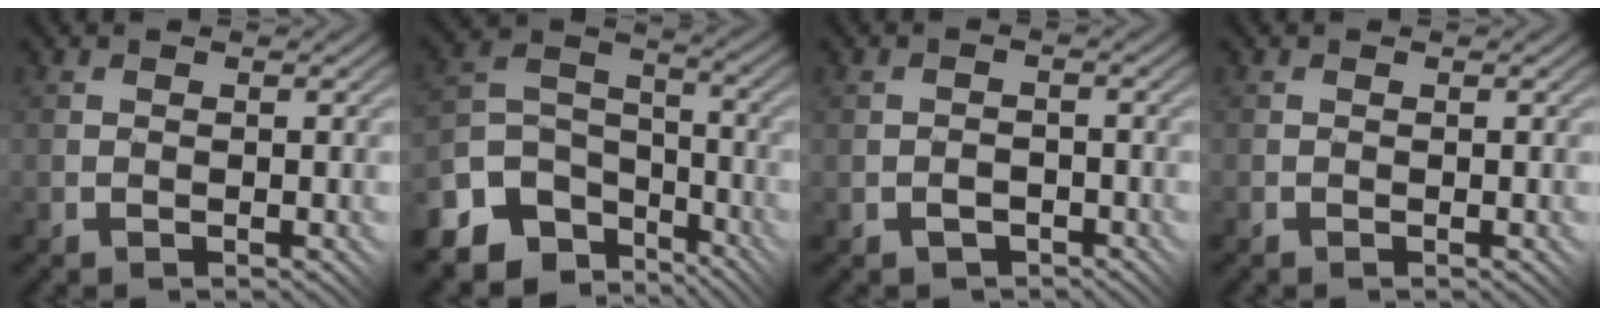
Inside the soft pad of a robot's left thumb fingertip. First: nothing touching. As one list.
[{"total": 11.3, "force": [-7.4, 7.5, 4.1], "torque": [-0.127, -0.020, -0.127]}, {"total": 1.7, "force": [-1.1, 1.1, 0.7], "torque": [-0.012, 0.003, -0.022]}, {"total": 0.0}]